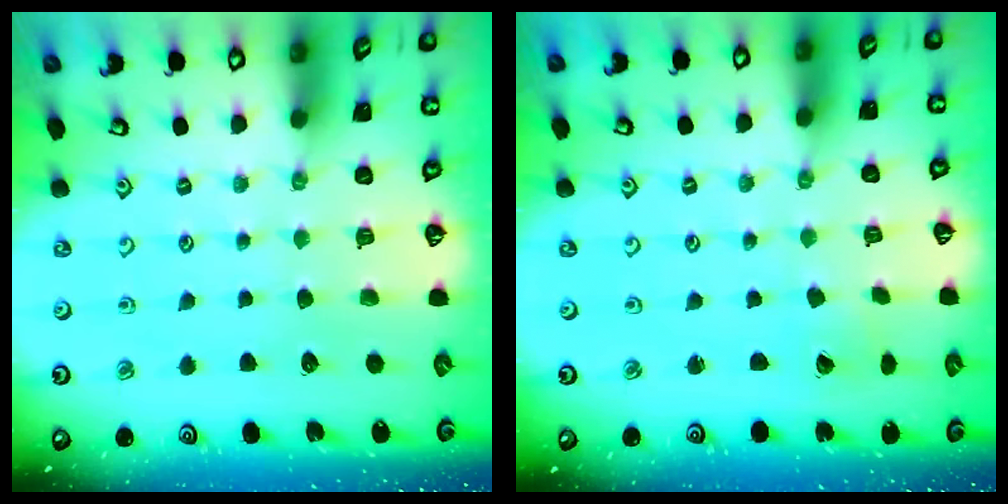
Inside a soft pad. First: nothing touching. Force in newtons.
{"total": 0.0}